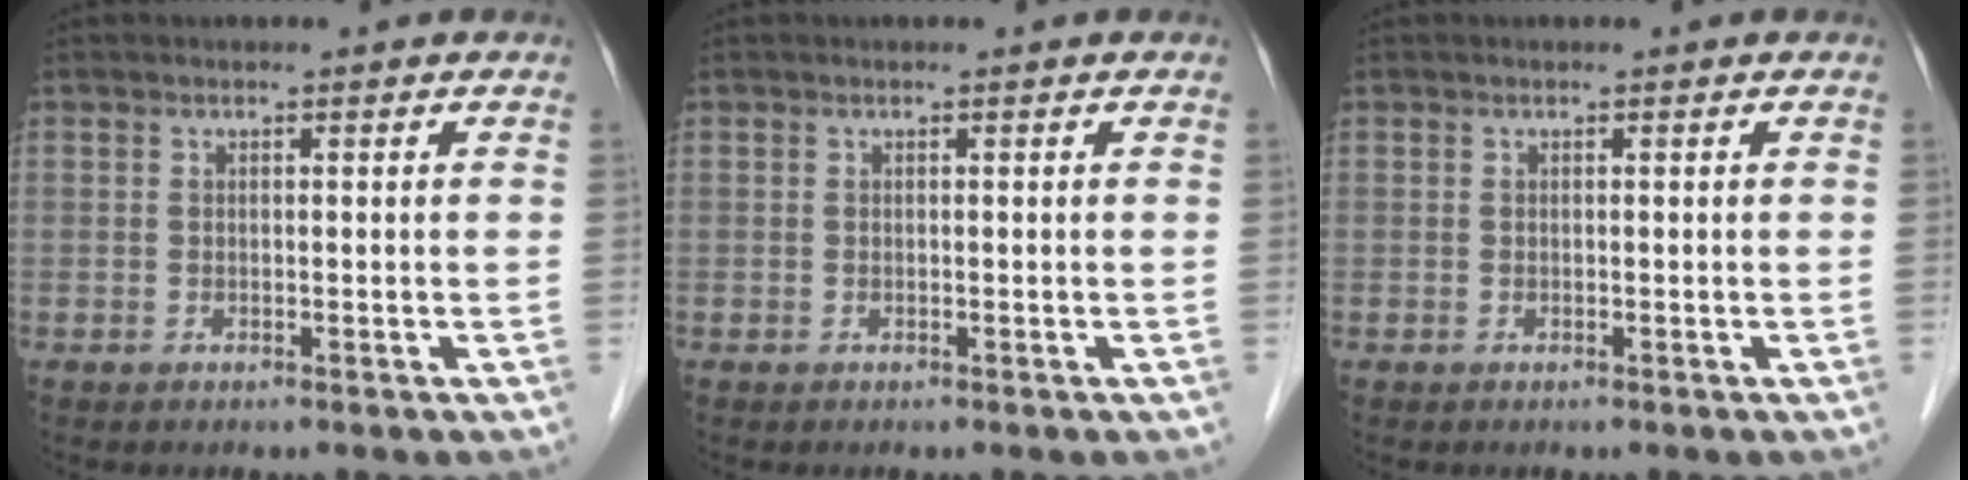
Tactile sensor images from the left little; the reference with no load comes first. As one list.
[{"total": 0.0}, {"total": 0.0}]